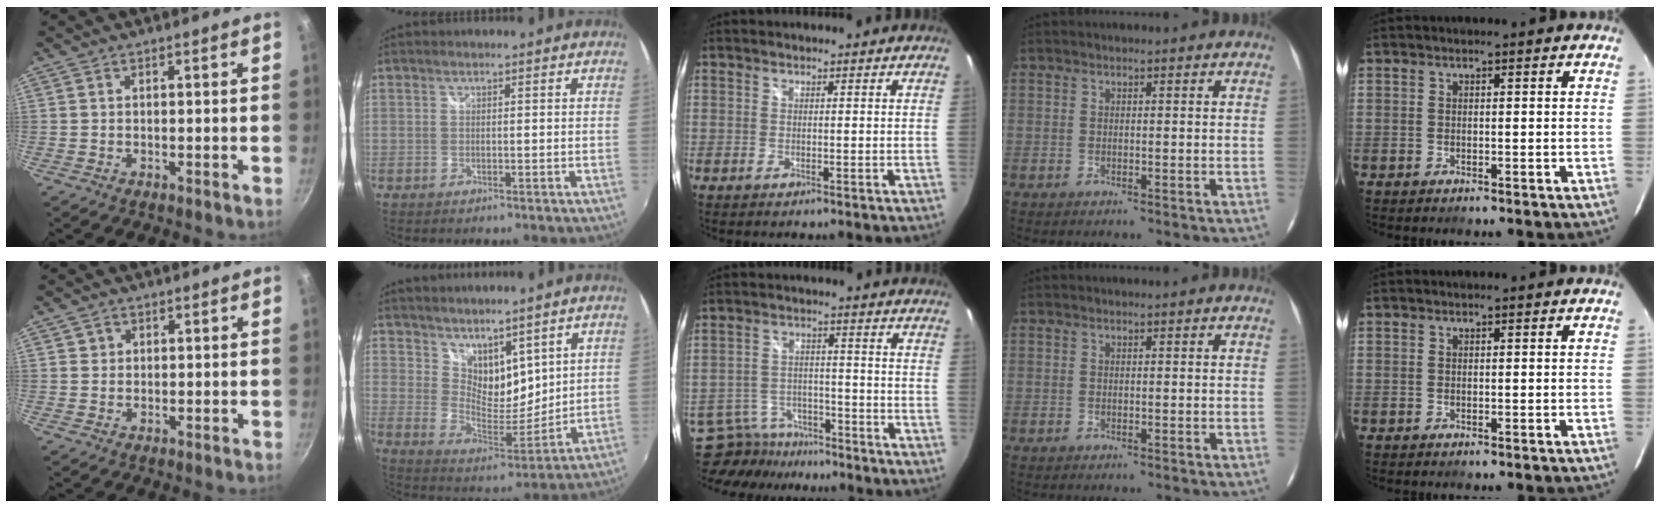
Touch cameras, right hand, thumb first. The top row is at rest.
{"thumb": {"total": 1.5, "force": [0.4, 1.4, 0.2], "torque": [0.004, 0.000, 0.005]}, "index": {"total": 9.9, "force": [7.1, 5.3, 4.3], "torque": [-0.065, -0.004, 0.141]}, "middle": {"total": 10.7, "force": [-9.4, 4.4, 2.1], "torque": [-0.067, 0.012, -0.142]}}